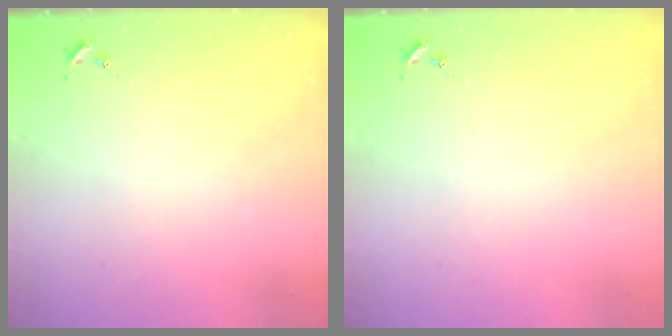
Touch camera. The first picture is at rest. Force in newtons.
{"total": 0.0}